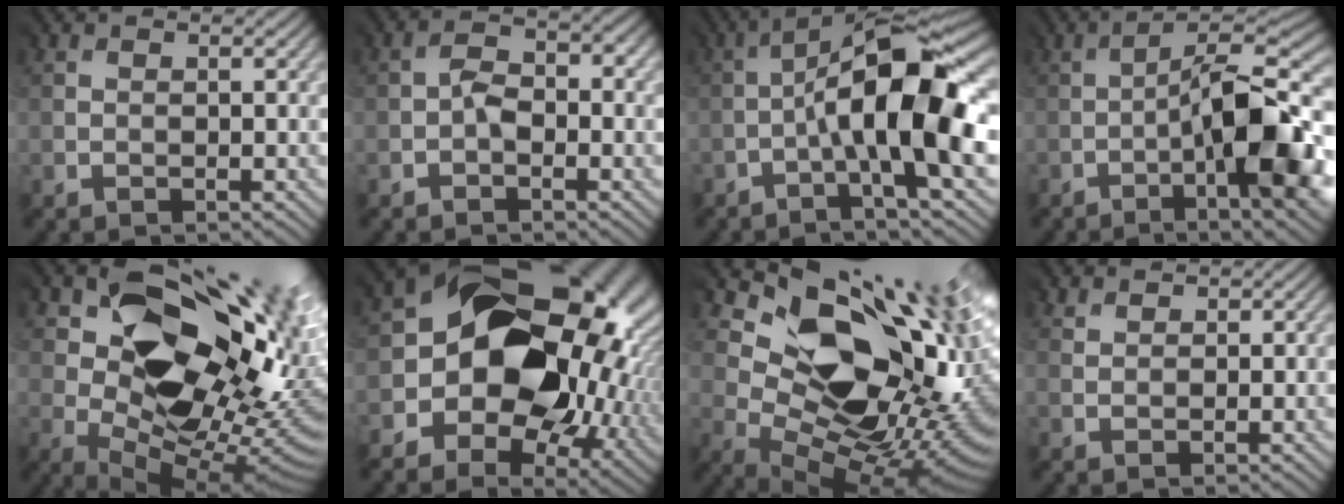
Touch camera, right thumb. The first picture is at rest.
{"total": 2.2, "force": [-1.0, 1.3, 1.5], "torque": [-0.030, 0.007, -0.020]}
{"total": 13.4, "force": [-2.1, 2.9, 12.9], "torque": [-0.207, 0.020, -0.042]}
{"total": 13.6, "force": [-4.1, 3.8, 12.4], "torque": [-0.198, 0.001, -0.060]}
{"total": 20.8, "force": [6.5, 12.1, 15.6], "torque": [-0.238, 0.008, 0.132]}
{"total": 19.9, "force": [-0.5, 15.4, 12.6], "torque": [-0.189, -0.042, 0.001]}
{"total": 17.3, "force": [6.8, 10.1, 12.3], "torque": [-0.192, 0.001, 0.127]}
{"total": 1.2, "force": [1.1, 0.2, -0.3], "torque": [0.001, 0.002, 0.022]}